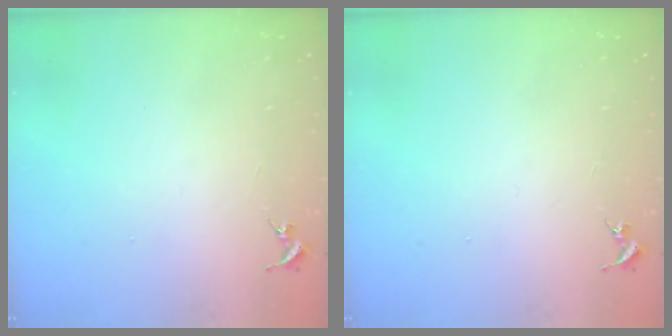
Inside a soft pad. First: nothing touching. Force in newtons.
{"total": 0.0}